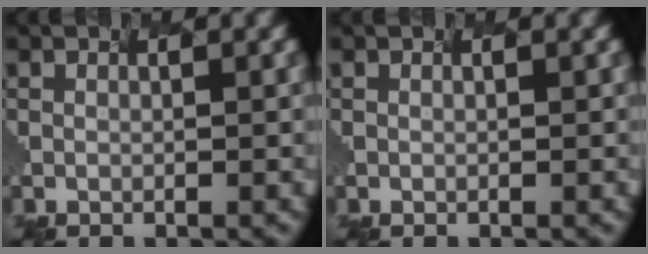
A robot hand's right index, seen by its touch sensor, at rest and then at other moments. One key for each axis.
{"total": 0.0}